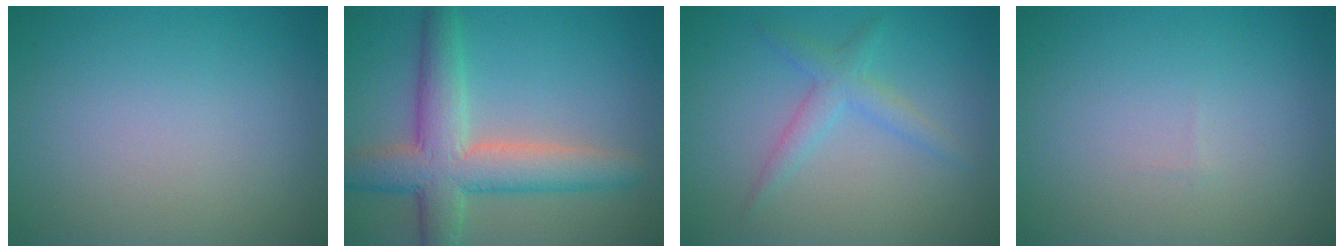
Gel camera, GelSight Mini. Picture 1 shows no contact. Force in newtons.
{"total": 7.3, "press": 7.3, "slide": 0.4}
{"total": 2.3, "press": 2.3, "slide": 0.1}
{"total": 0.0}